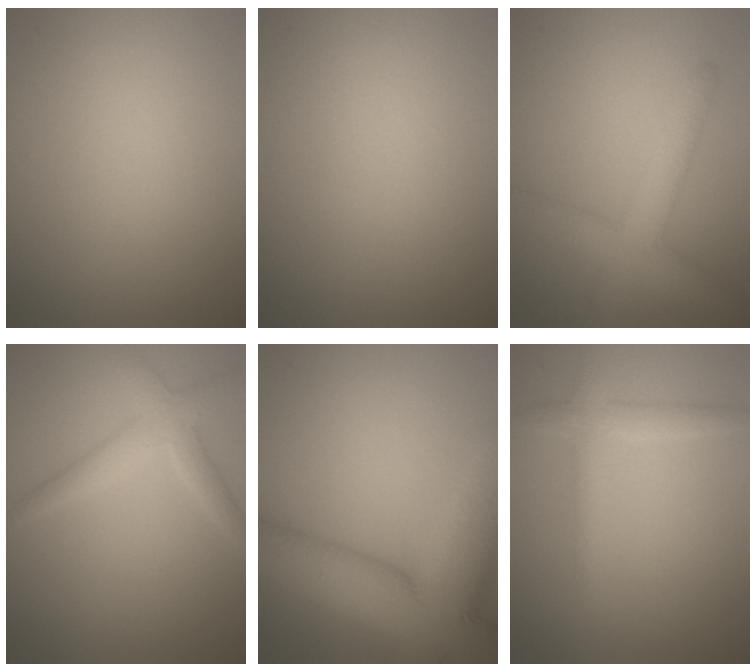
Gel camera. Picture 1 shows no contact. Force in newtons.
{"total": 0.0}
{"total": 4.5, "press": 4.5, "slide": 0.2}
{"total": 2.8, "press": 2.8, "slide": 0.1}
{"total": 15.8, "press": 15.8, "slide": 1.0}
{"total": 2.4, "press": 2.4, "slide": 0.1}